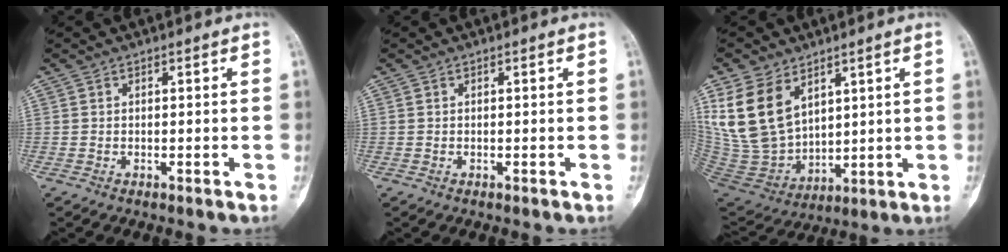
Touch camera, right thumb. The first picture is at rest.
{"total": 0.0}
{"total": 16.0, "force": [7.5, 10.3, 9.7], "torque": [-0.170, -0.038, 0.171]}